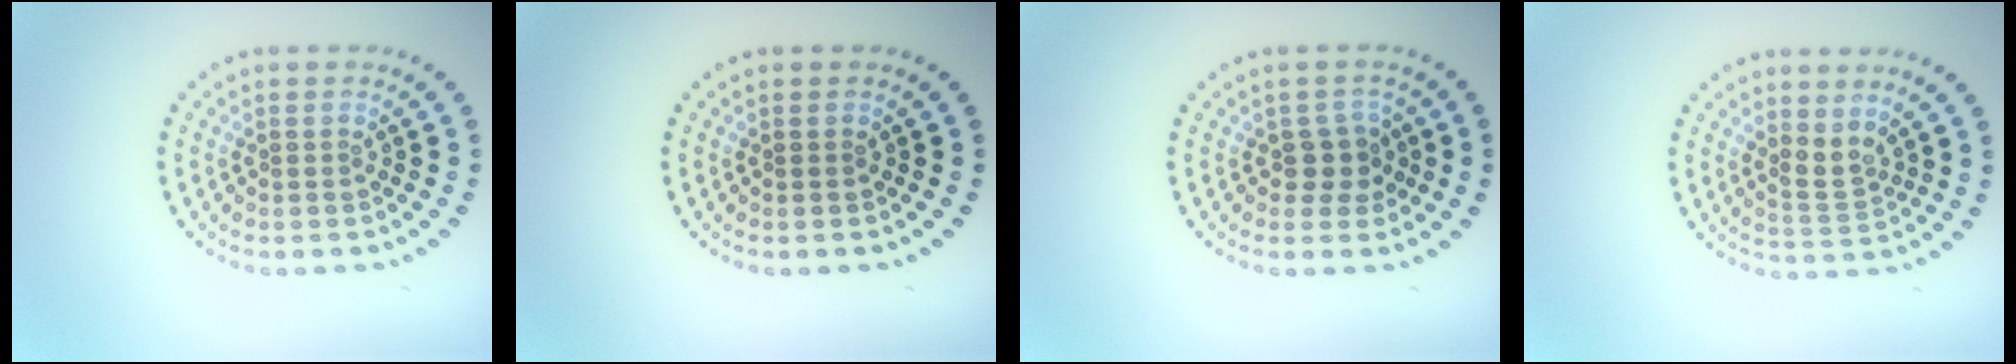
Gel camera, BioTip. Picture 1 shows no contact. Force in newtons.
{"total": 0.0}
{"total": 2.3, "press": 2.1, "slide": 0.9}
{"total": 2.0, "press": 1.4, "slide": 1.4}